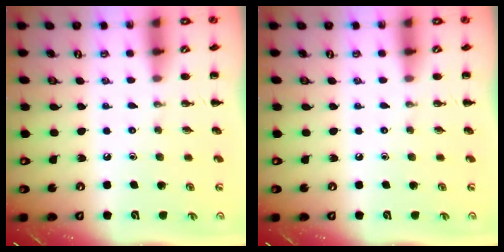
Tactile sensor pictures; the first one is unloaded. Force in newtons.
{"total": 0.0}